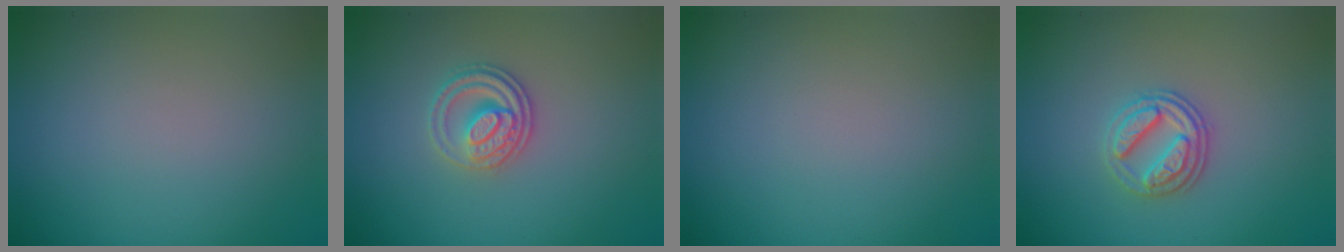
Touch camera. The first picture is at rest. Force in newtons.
{"total": 2.7, "press": 2.5, "slide": 0.9}
{"total": 0.0}
{"total": 3.1, "press": 2.7, "slide": 1.5}